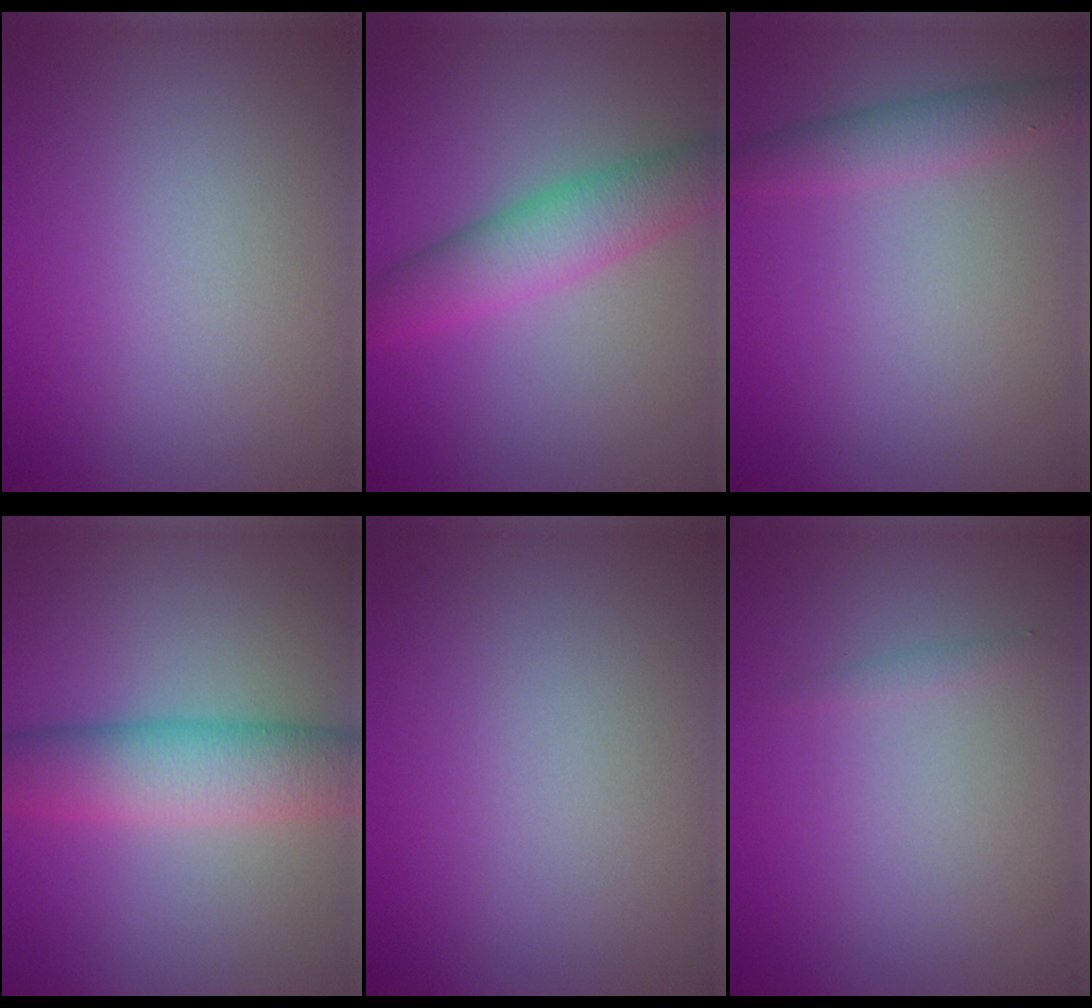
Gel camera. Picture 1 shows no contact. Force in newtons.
{"total": 5.0, "press": 5.0, "slide": 0.1}
{"total": 1.9, "press": 1.9, "slide": 0.1}
{"total": 6.7, "press": 6.6, "slide": 0.3}
{"total": 0.0}
{"total": 0.6, "press": 0.6, "slide": 0.0}